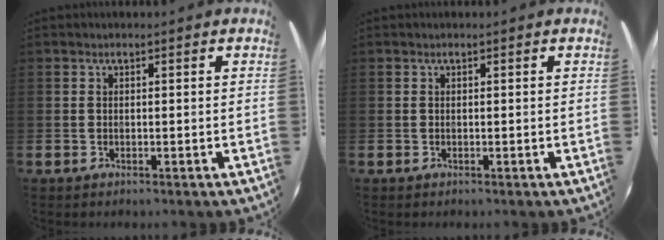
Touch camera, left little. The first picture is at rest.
{"total": 0.0}